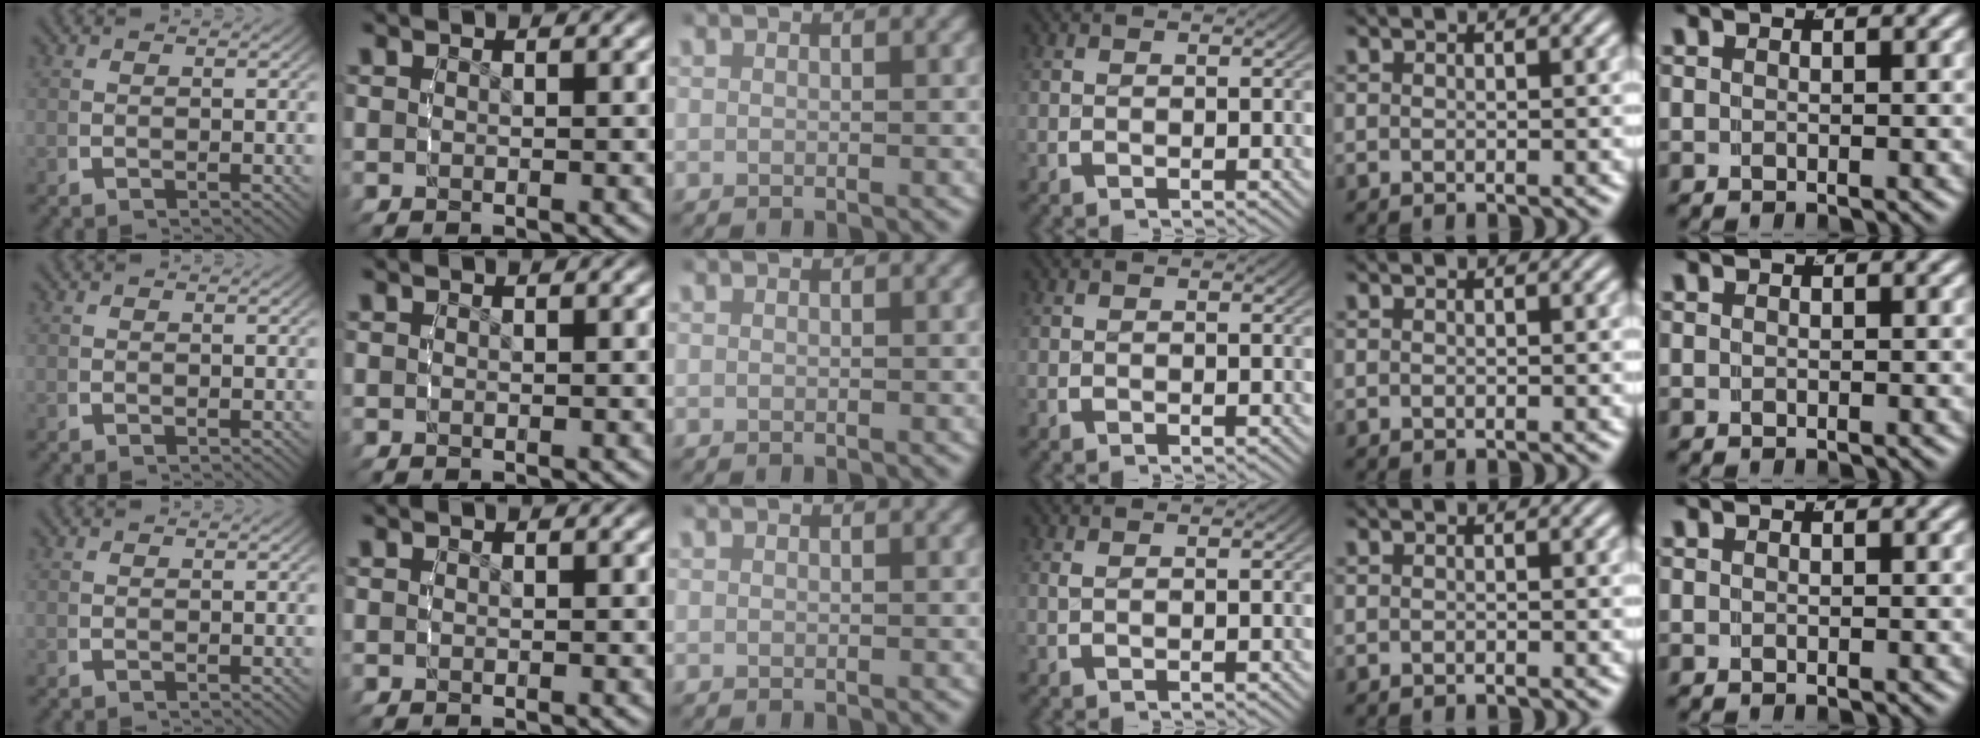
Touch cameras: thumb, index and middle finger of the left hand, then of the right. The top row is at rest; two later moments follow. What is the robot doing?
{"motion": "grasp_and_lifting", "object": "bowl"}